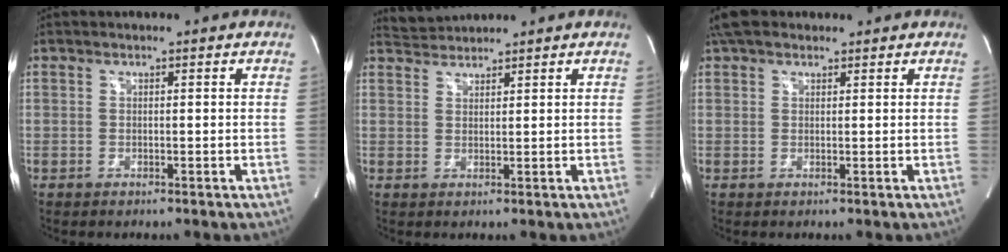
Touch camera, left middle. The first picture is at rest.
{"total": 2.8, "force": [2.7, -0.2, -0.6], "torque": [-0.004, 0.011, 0.059]}
{"total": 4.4, "force": [3.5, 2.3, 1.4], "torque": [-0.030, 0.030, 0.062]}